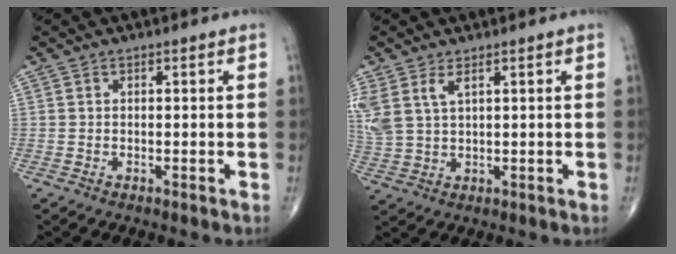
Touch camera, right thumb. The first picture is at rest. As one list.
[{"total": 7.2, "force": [3.4, 3.5, 5.3], "torque": [-0.132, -0.003, 0.078]}]